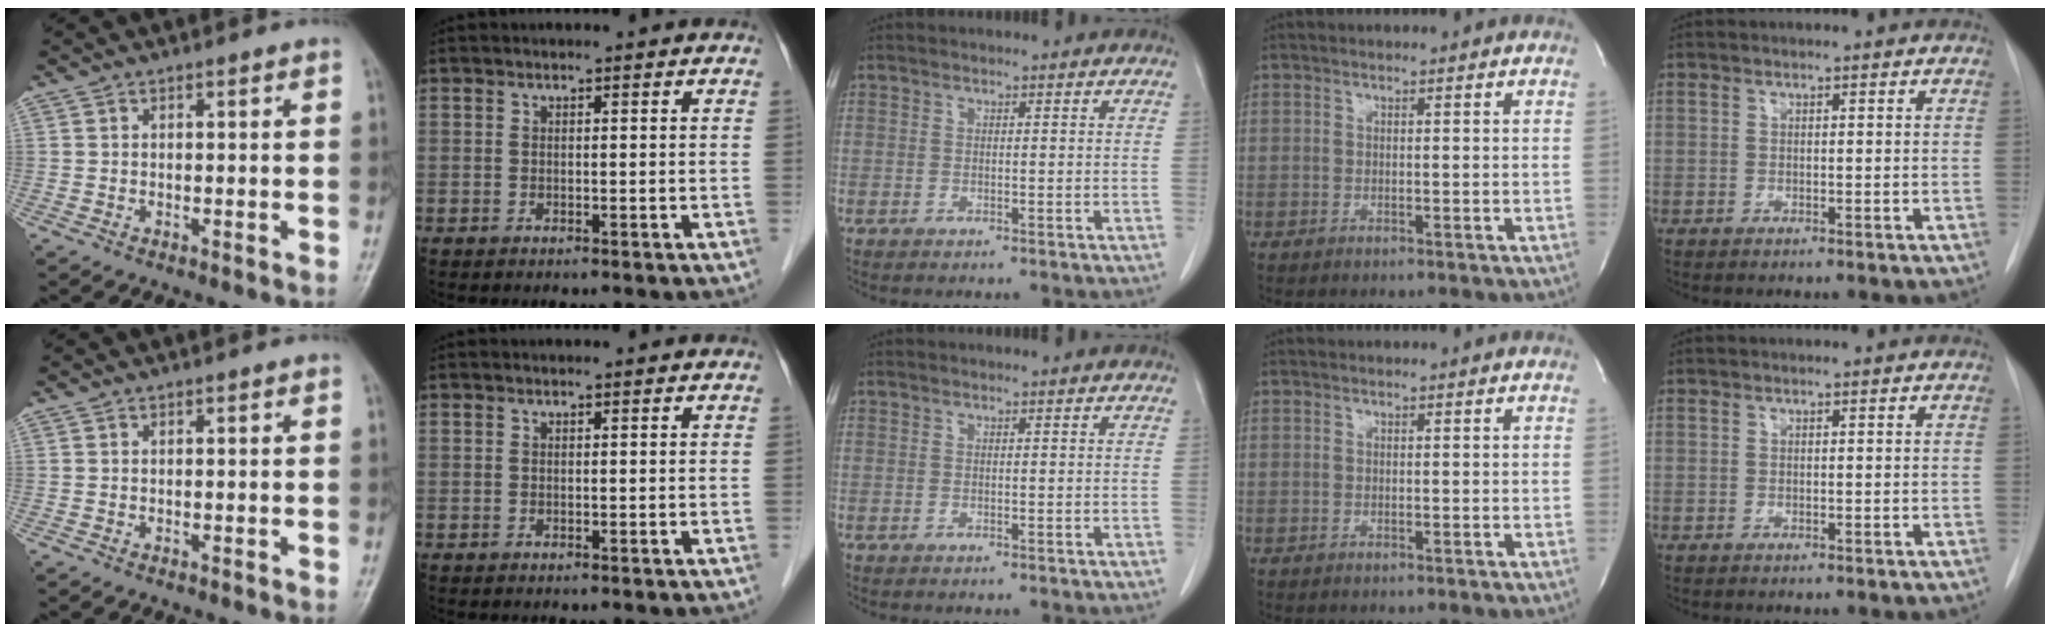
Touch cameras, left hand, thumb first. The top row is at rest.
{}